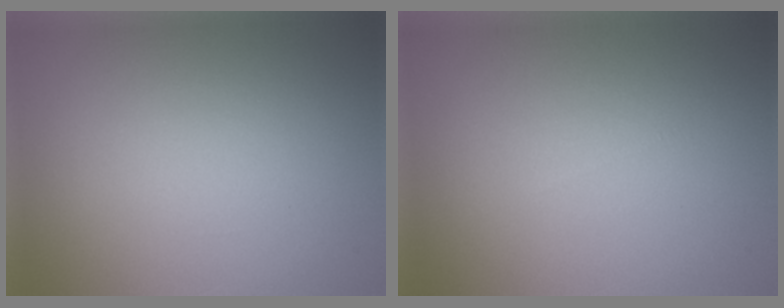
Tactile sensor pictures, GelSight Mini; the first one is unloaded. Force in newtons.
{"total": 0.0}